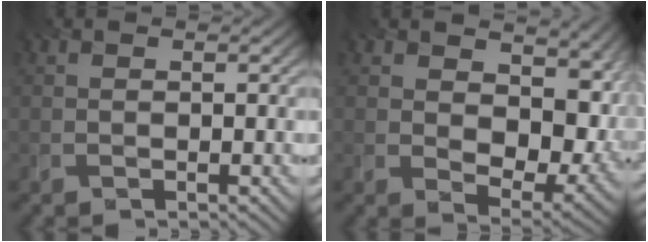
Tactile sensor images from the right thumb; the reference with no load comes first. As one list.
[{"total": 11.0, "force": [1.8, 6.7, 8.4], "torque": [-0.156, -0.023, 0.040]}]